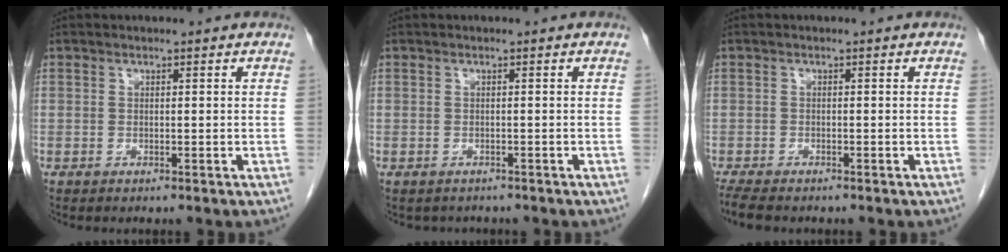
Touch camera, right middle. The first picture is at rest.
{"total": 1.9, "force": [-1.6, 1.0, 0.1], "torque": [-0.006, 0.000, -0.022]}
{"total": 4.3, "force": [-3.6, 1.0, 2.1], "torque": [-0.043, -0.013, -0.057]}